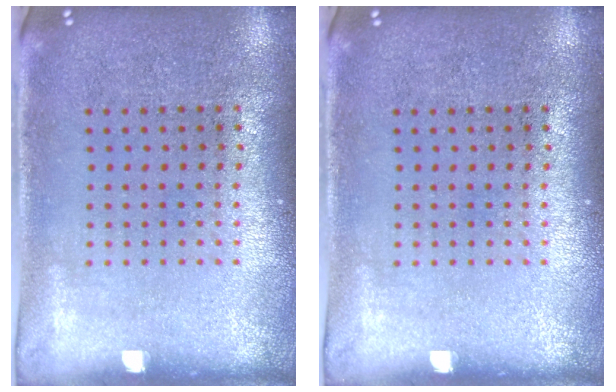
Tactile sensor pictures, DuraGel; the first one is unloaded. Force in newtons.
{"total": 0.0}